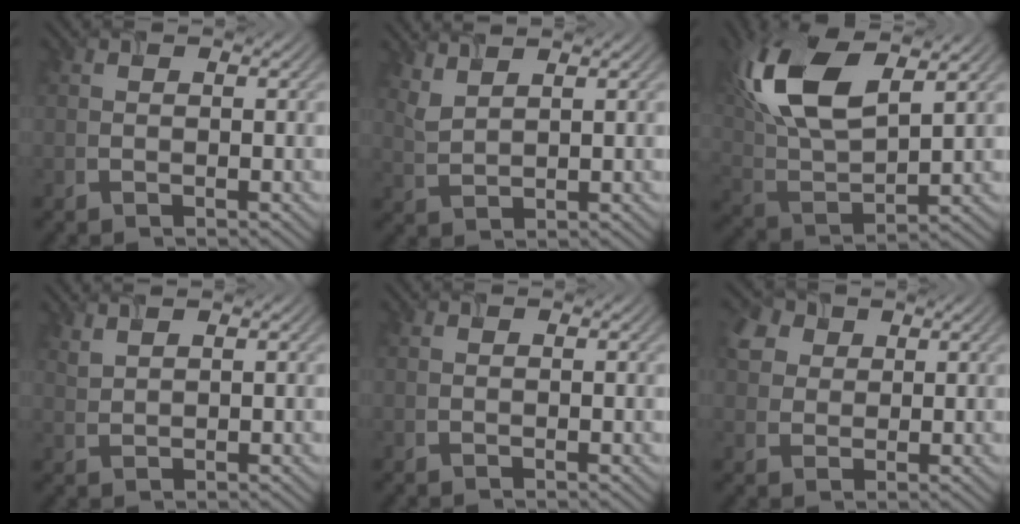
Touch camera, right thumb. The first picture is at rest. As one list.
[{"total": 2.9, "force": [2.5, 0.5, 1.5], "torque": [-0.038, 0.001, 0.059]}, {"total": 14.7, "force": [6.7, 6.7, 11.3], "torque": [-0.264, 0.012, 0.132]}, {"total": 1.8, "force": [1.6, 0.3, 0.9], "torque": [-0.024, 0.003, 0.038]}, {"total": 0.0}, {"total": 4.7, "force": [2.2, 3.6, 2.2], "torque": [-0.067, 0.010, 0.043]}]